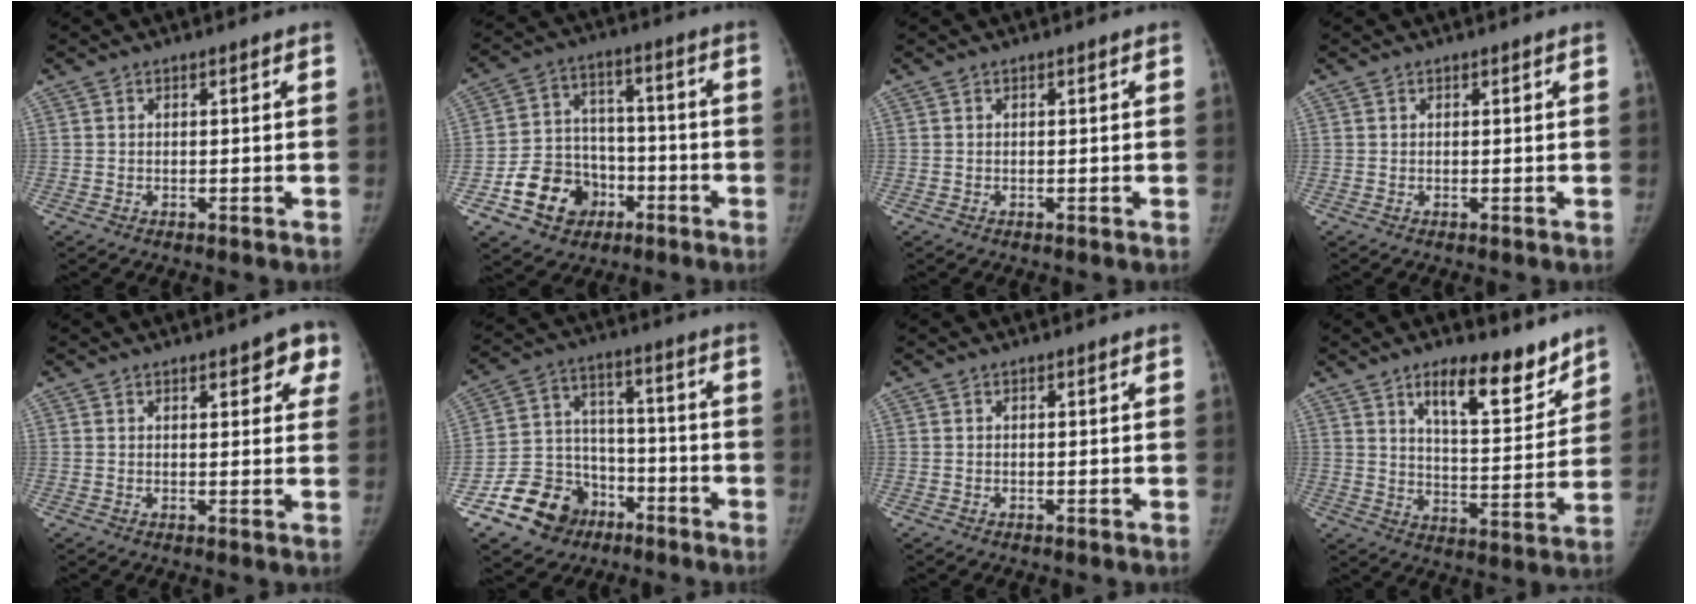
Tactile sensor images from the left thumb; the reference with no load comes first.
{"total": 13.1, "force": [-5.8, 10.6, 4.9], "torque": [-0.048, 0.052, -0.090]}
{"total": 0.0}
{"total": 0.0}
{"total": 6.4, "force": [3.4, 2.7, 4.6], "torque": [-0.020, -0.009, 0.033]}
{"total": 14.2, "force": [-8.0, 11.0, 4.1], "torque": [-0.040, 0.080, -0.130]}
{"total": 0.0}
{"total": 13.5, "force": [9.4, 4.8, 8.4], "torque": [-0.091, -0.070, 0.152]}